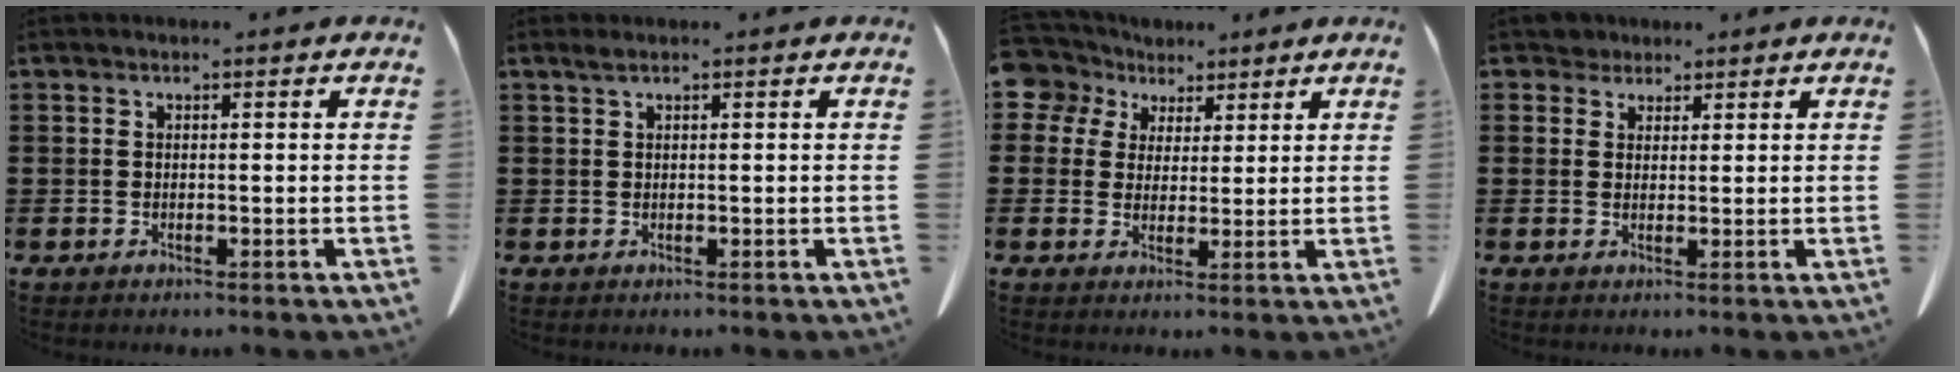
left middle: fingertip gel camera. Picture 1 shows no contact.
{"total": 0.8, "force": [0.5, 0.0, 0.6], "torque": [-0.014, -0.001, 0.010]}
{"total": 6.0, "force": [3.5, 4.7, 1.2], "torque": [-0.054, 0.000, 0.065]}
{"total": 2.3, "force": [2.0, 1.2, 0.1], "torque": [-0.002, 0.003, 0.038]}